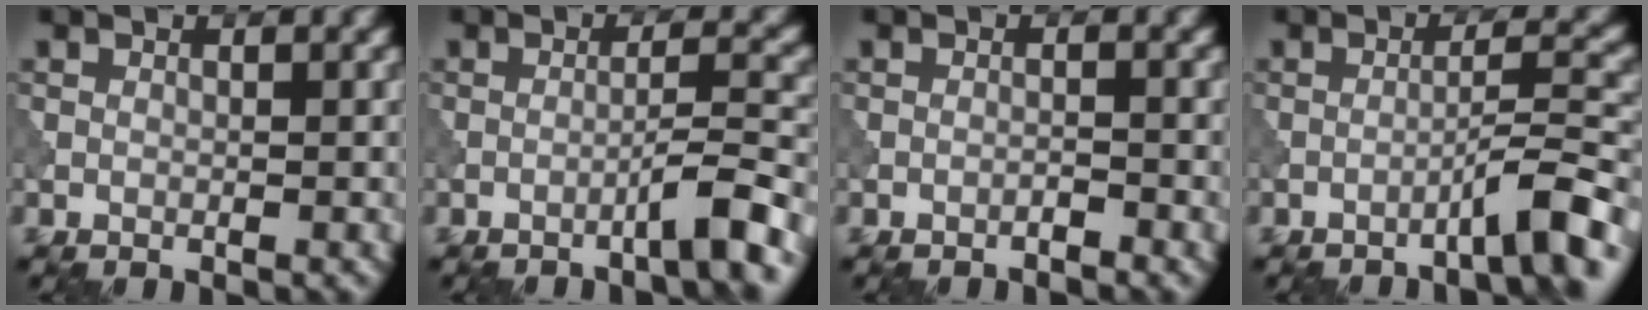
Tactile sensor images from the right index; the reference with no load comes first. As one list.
[{"total": 3.7, "force": [-2.2, 0.1, 3.0], "torque": [-0.040, 0.018, -0.050]}, {"total": 0.8, "force": [-0.6, 0.0, 0.4], "torque": [-0.006, 0.004, -0.015]}, {"total": 4.7, "force": [-3.1, 0.4, 3.5], "torque": [-0.044, 0.021, -0.060]}]